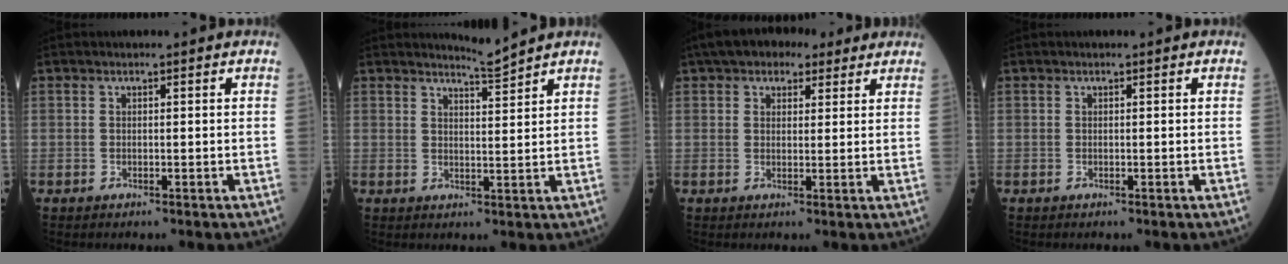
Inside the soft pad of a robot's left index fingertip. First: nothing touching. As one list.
[{"total": 2.2, "force": [2.0, -0.9, -0.2], "torque": [-0.008, -0.012, 0.040]}, {"total": 7.5, "force": [5.3, 3.8, 3.7], "torque": [-0.051, 0.038, 0.081]}, {"total": 0.0}]